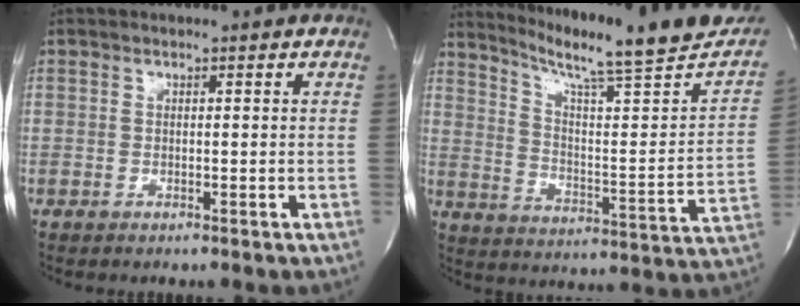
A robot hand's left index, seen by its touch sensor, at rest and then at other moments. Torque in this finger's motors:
{"motor_torque": [-0.47, -0.63, 0.18, 0.06]}